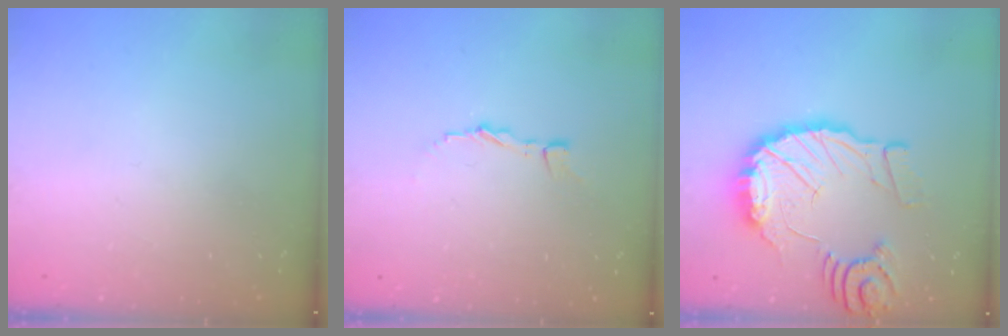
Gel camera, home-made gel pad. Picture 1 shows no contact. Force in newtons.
{"total": 3.9, "press": 3.9, "slide": 0.4}
{"total": 17.3, "press": 17.1, "slide": 2.0}